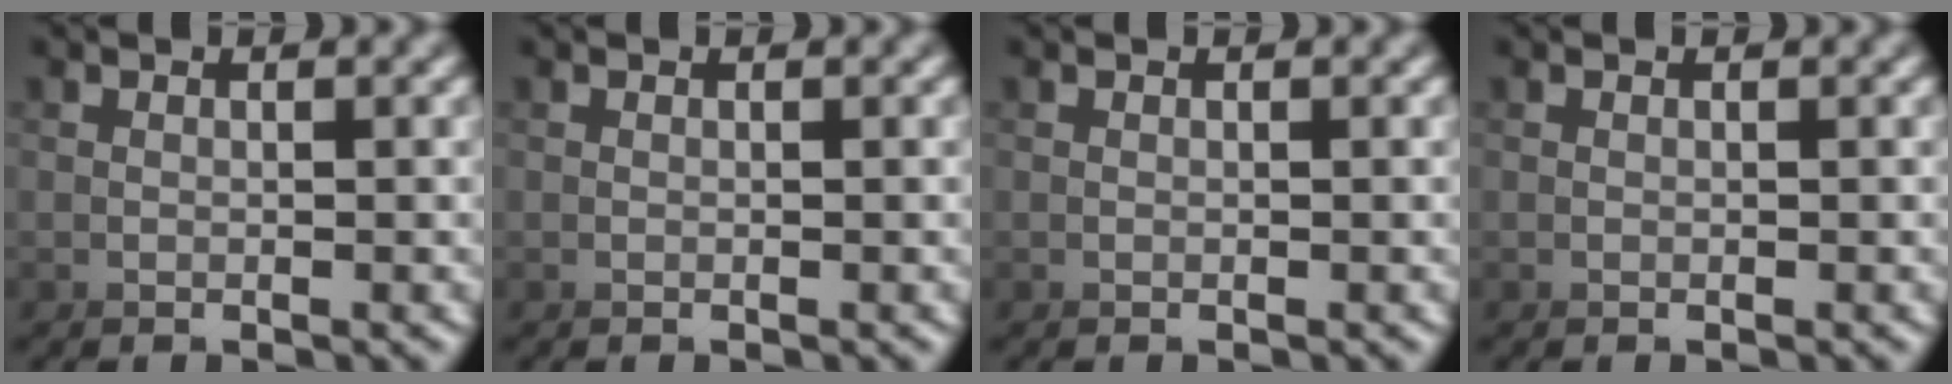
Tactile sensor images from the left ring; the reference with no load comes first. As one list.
[{"total": 0.0}, {"total": 0.0}, {"total": 0.0}]